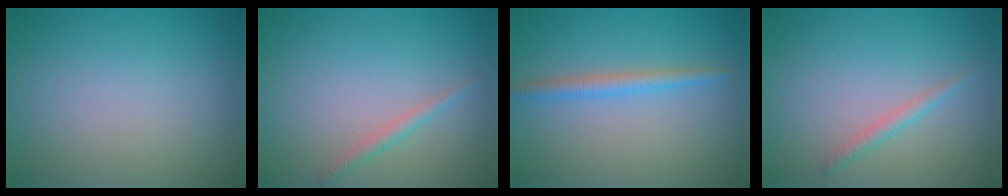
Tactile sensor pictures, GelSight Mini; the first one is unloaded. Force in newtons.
{"total": 1.2, "press": 1.2, "slide": 0.0}
{"total": 2.1, "press": 2.1, "slide": 0.0}
{"total": 1.2, "press": 1.2, "slide": 0.0}